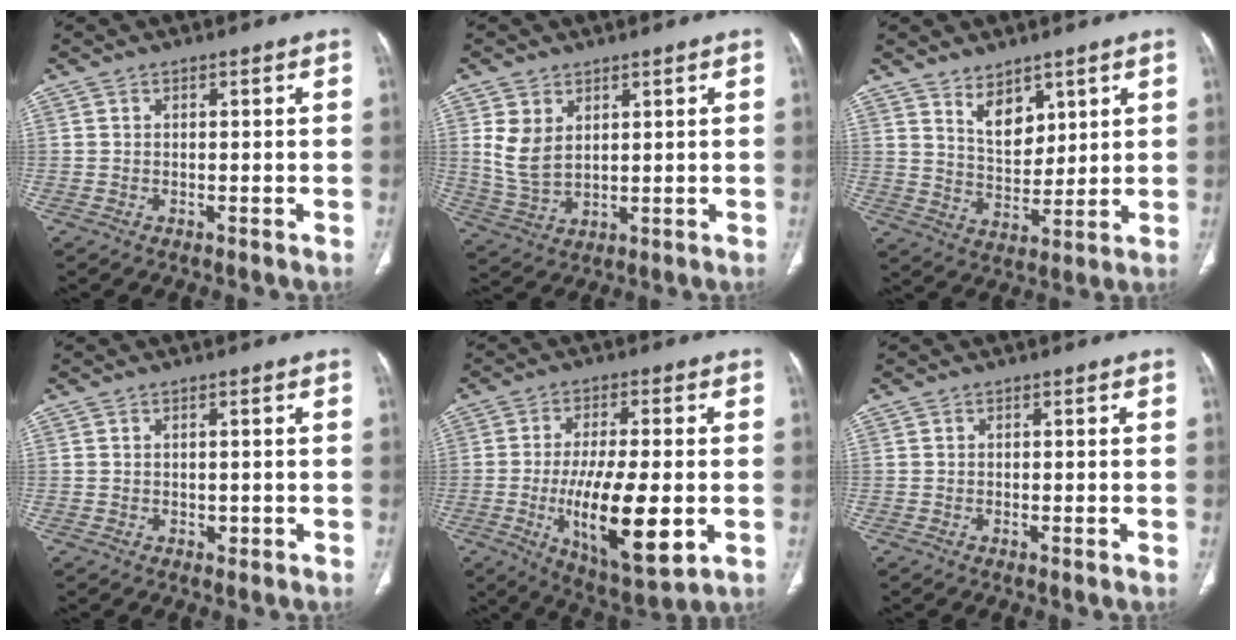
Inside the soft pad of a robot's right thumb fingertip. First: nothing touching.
{"total": 7.4, "force": [2.4, 4.9, 5.0], "torque": [-0.090, -0.011, 0.063]}
{"total": 7.7, "force": [4.5, 4.4, 4.5], "torque": [-0.051, -0.040, 0.089]}
{"total": 1.2, "force": [-0.2, 0.8, 0.9], "torque": [-0.012, 0.001, -0.001]}
{"total": 17.7, "force": [-3.6, 5.8, 16.3], "torque": [-0.272, -0.015, -0.051]}
{"total": 1.2, "force": [-0.3, 0.2, 1.1], "torque": [-0.020, -0.002, -0.006]}